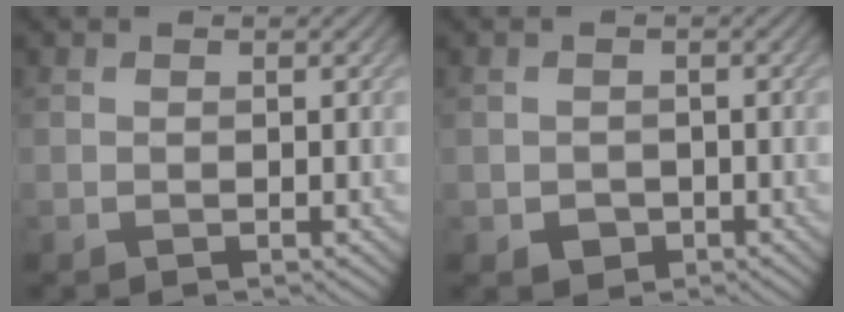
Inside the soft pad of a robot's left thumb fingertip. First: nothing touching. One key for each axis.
{"total": 1.5, "fx": -0.6, "fy": 1.3, "fz": 0.5, "tx": -0.008, "ty": -0.005, "tz": -0.012}